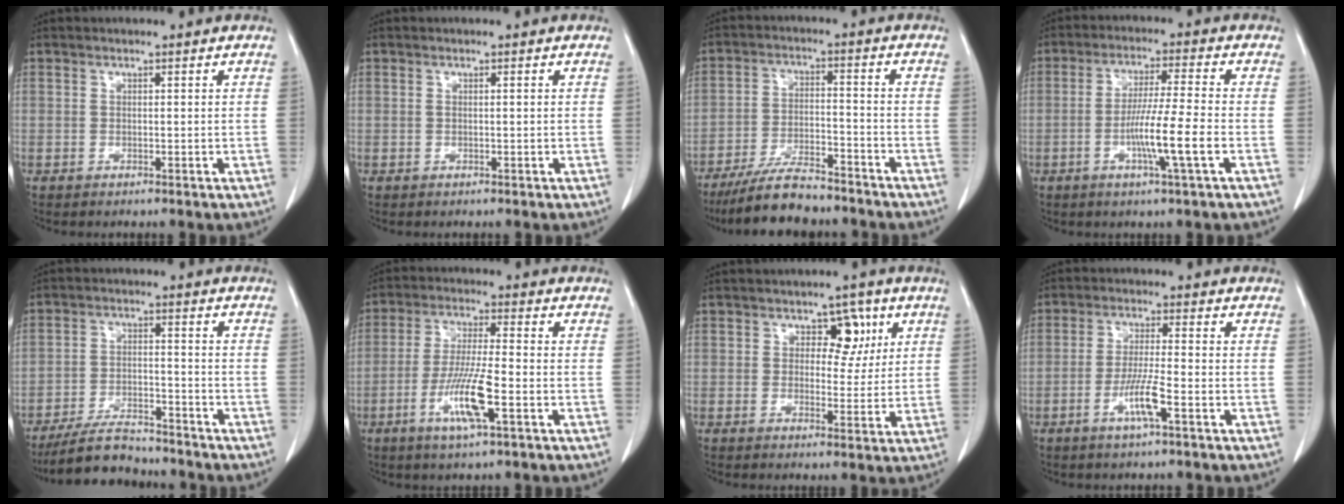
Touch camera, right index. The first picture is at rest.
{"total": 0.7, "force": [0.0, 0.2, 0.7], "torque": [-0.021, 0.007, 0.004]}
{"total": 11.9, "force": [-10.2, 2.4, 5.6], "torque": [-0.102, -0.010, -0.174]}
{"total": 9.1, "force": [-2.8, -0.5, 8.7], "torque": [-0.157, -0.007, -0.052]}
{"total": 10.4, "force": [-9.4, 2.5, 3.7], "torque": [-0.065, -0.005, -0.159]}
{"total": 9.8, "force": [-3.7, 0.9, 9.0], "torque": [-0.177, -0.012, -0.070]}
{"total": 7.1, "force": [2.3, 4.5, 4.9], "torque": [-0.072, 0.020, 0.041]}
{"total": 6.3, "force": [-2.7, 0.3, 5.6], "torque": [-0.111, -0.005, -0.051]}